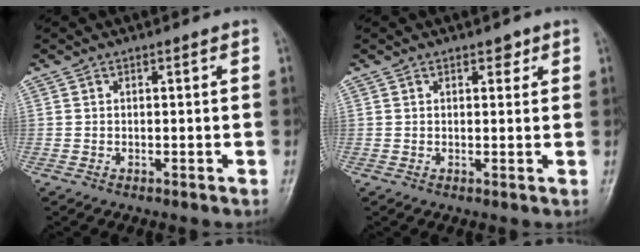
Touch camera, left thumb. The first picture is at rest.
{"total": 2.0, "force": [1.2, 1.2, 1.0], "torque": [0.003, -0.004, 0.013]}